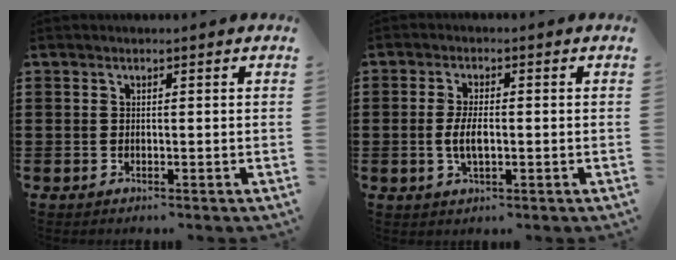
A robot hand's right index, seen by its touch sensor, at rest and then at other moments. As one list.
[{"total": 4.1, "force": [-0.6, 1.5, 3.8], "torque": [-0.083, -0.003, -0.016]}]